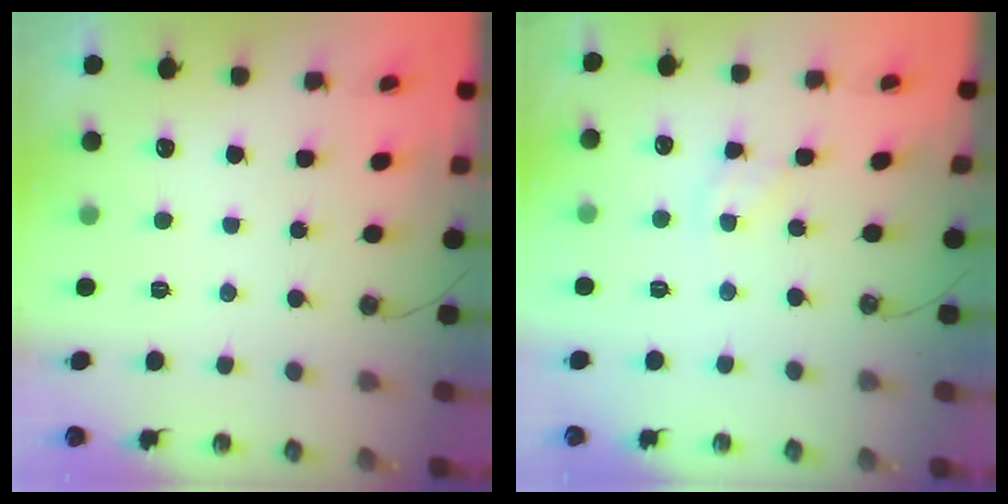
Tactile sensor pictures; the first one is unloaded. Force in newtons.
{"total": 3.2, "press": 3.2, "slide": 0.2}